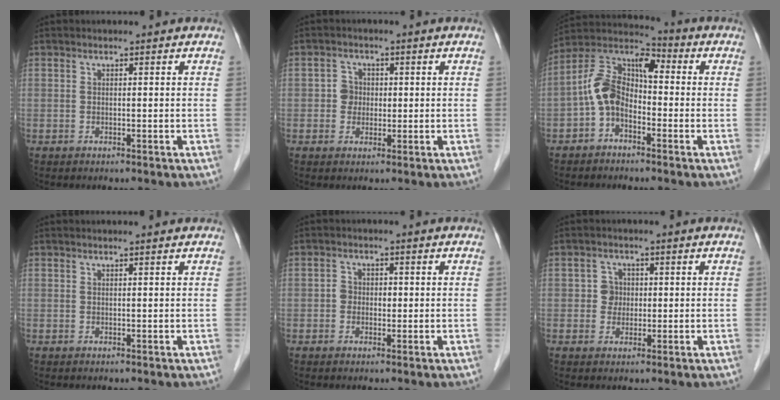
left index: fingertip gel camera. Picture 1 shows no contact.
{"total": 2.8, "force": [0.1, 2.7, 0.7], "torque": [-0.014, 0.007, 0.000]}
{"total": 8.5, "force": [-2.2, 4.8, 6.7], "torque": [-0.148, 0.035, -0.053]}
{"total": 0.6, "force": [0.5, -0.1, 0.3], "torque": [-0.011, 0.002, 0.013]}
{"total": 2.2, "force": [-0.1, 2.0, 1.0], "torque": [-0.015, 0.012, -0.004]}
{"total": 2.6, "force": [0.2, 2.5, 0.4], "torque": [-0.008, 0.006, 0.001]}